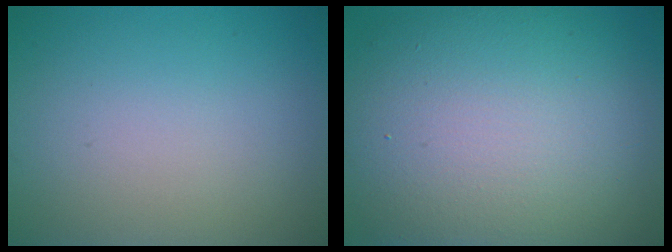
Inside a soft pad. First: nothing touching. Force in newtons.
{"total": 14.6, "press": 14.6, "slide": 0.4}